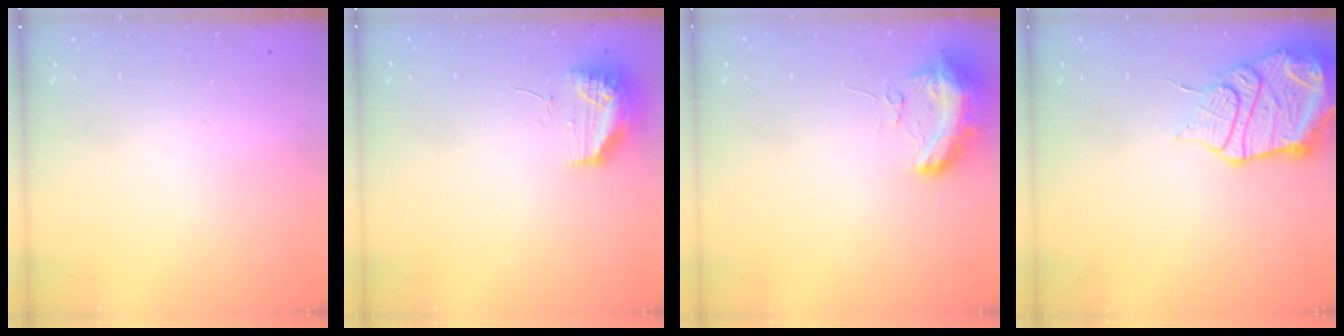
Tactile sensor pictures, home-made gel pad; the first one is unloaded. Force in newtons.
{"total": 9.7, "press": 9.7, "slide": 0.9}
{"total": 10.0, "press": 10.0, "slide": 0.8}
{"total": 17.2, "press": 17.1, "slide": 1.7}